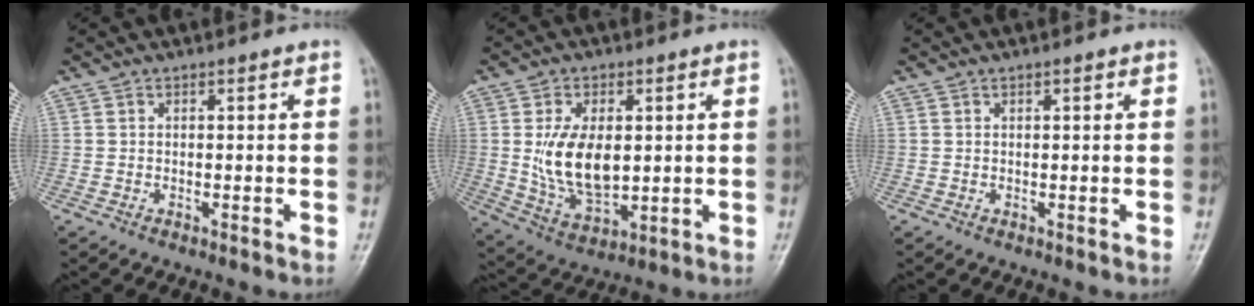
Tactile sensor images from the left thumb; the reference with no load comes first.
{"total": 12.2, "force": [1.0, 7.0, 9.9], "torque": [-0.167, -0.013, 0.032]}
{"total": 0.6, "force": [0.2, 0.1, 0.5], "torque": [-0.010, 0.000, 0.004]}